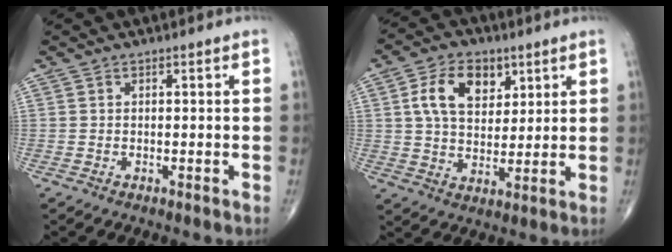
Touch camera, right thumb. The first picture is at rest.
{"total": 11.2, "force": [4.2, 7.4, 7.3], "torque": [-0.102, -0.010, 0.076]}